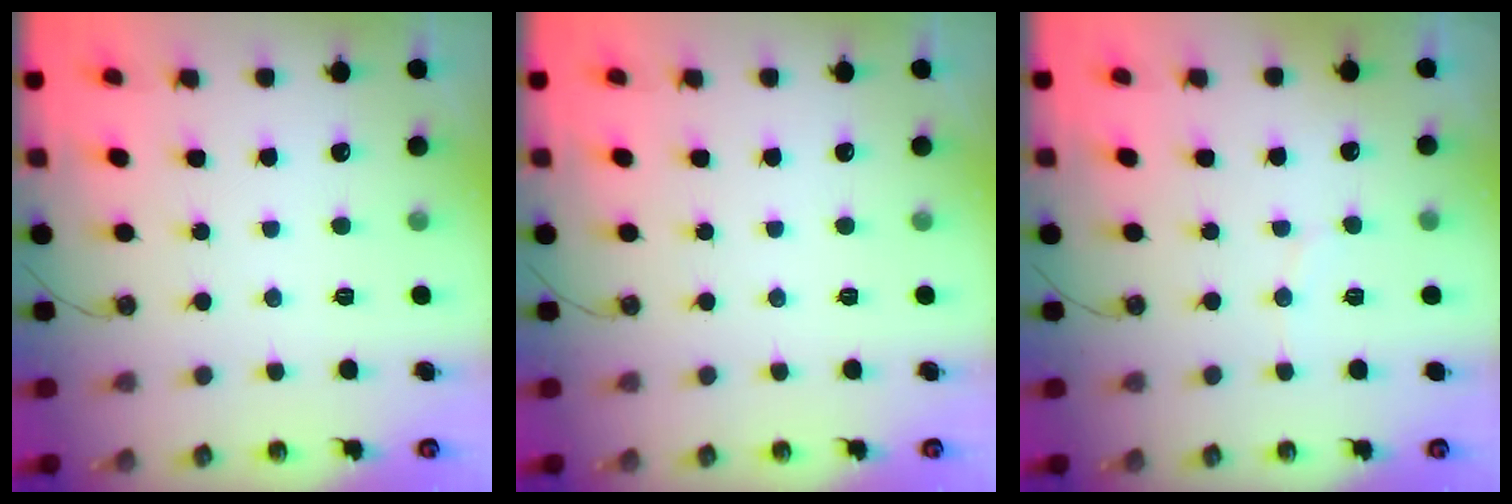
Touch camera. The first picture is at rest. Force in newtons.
{"total": 0.0}
{"total": 3.0, "press": 3.0, "slide": 0.2}